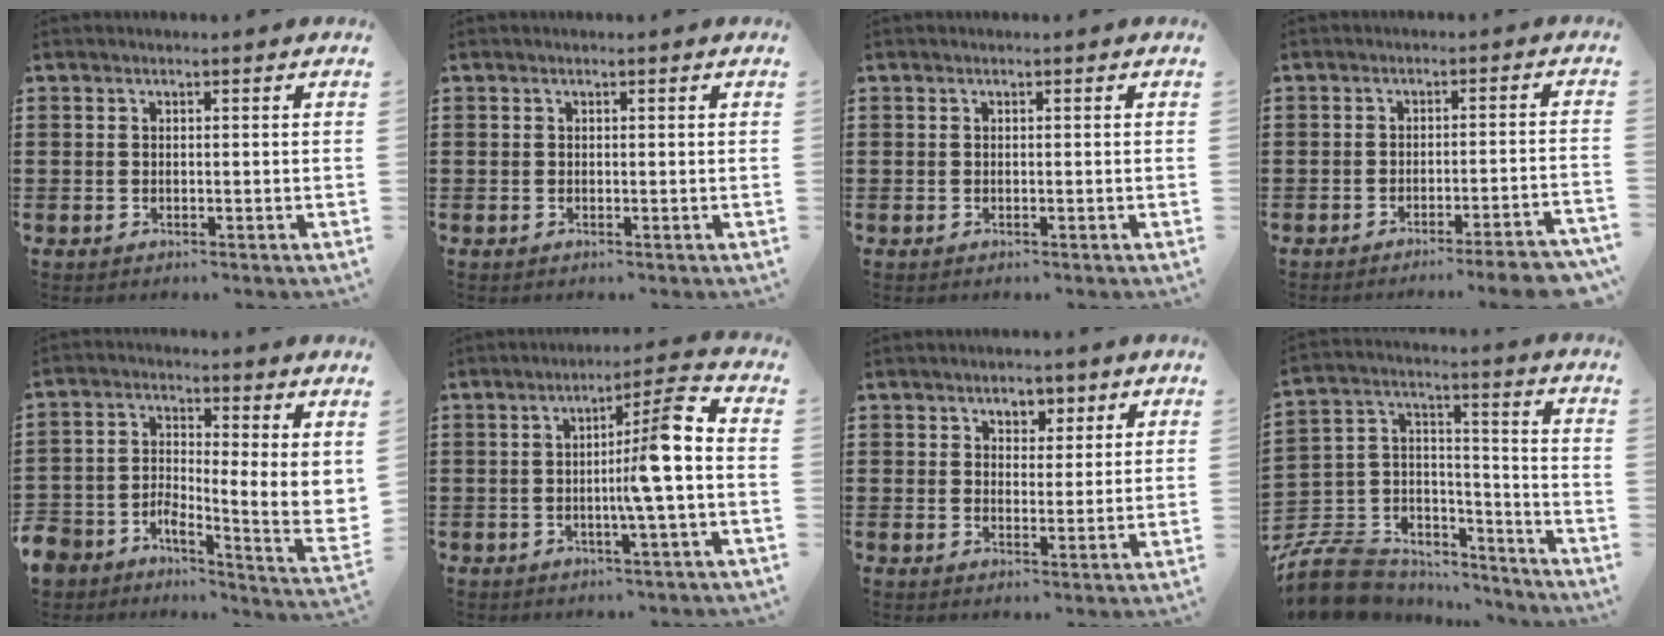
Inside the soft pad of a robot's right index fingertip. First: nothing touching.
{"total": 0.0}
{"total": 0.0}
{"total": 4.2, "force": [-3.5, -0.5, 2.2], "torque": [-0.036, -0.013, -0.067]}
{"total": 5.4, "force": [-1.3, 3.2, 4.2], "torque": [-0.088, -0.013, -0.027]}
{"total": 7.6, "force": [-1.4, -0.5, 7.4], "torque": [-0.114, -0.013, -0.032]}
{"total": 3.3, "force": [2.0, 2.4, 0.8], "torque": [-0.023, 0.010, 0.033]}
{"total": 8.9, "force": [-6.8, 5.5, 1.9], "torque": [-0.068, 0.007, -0.129]}